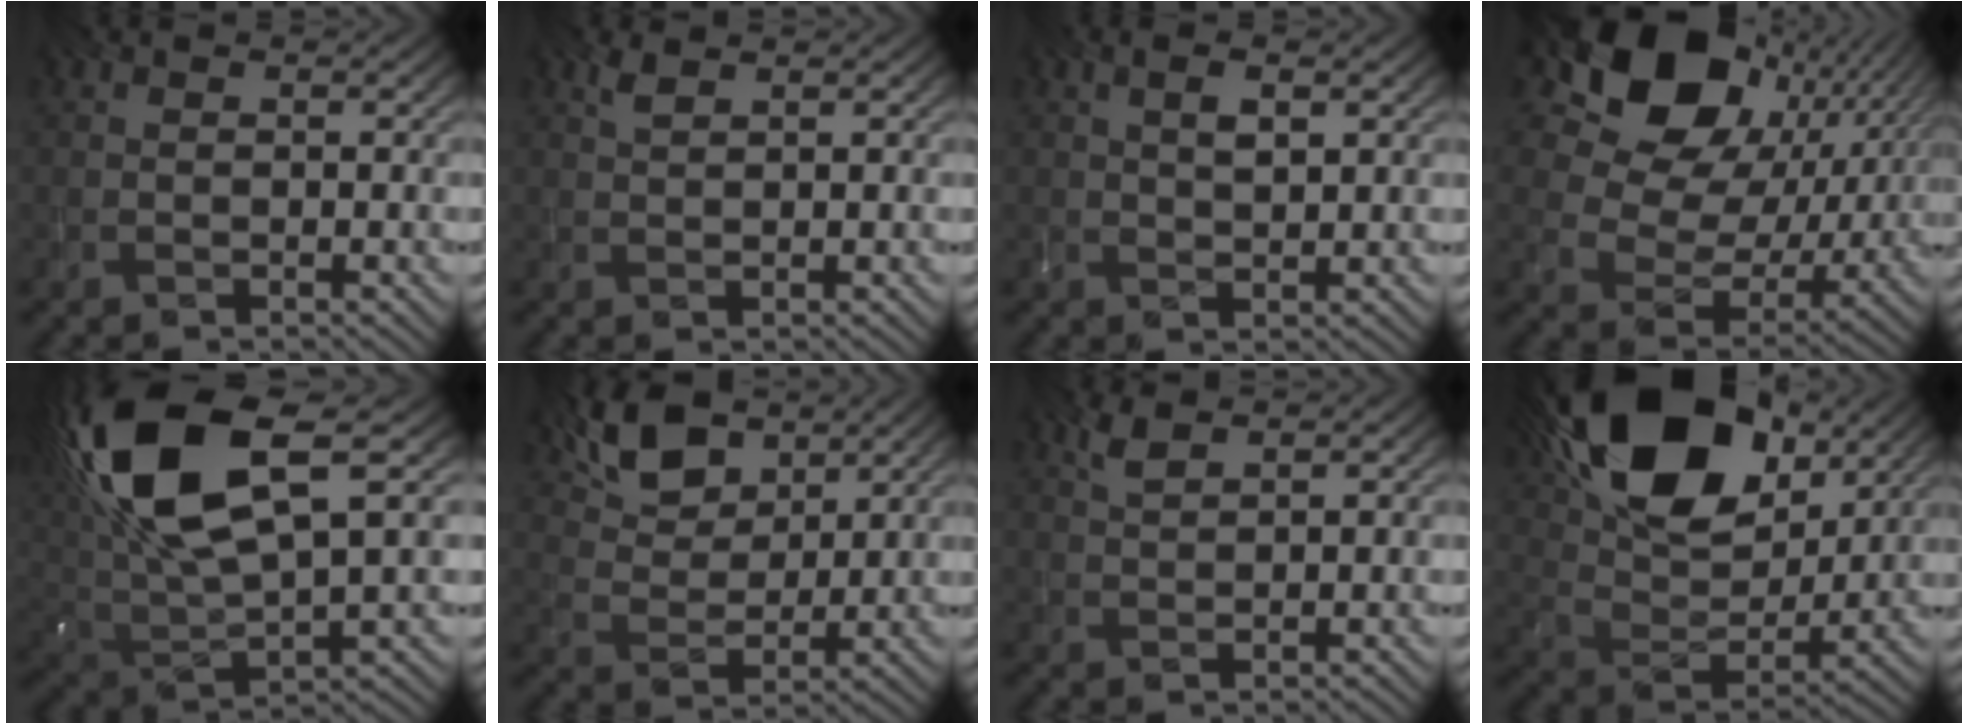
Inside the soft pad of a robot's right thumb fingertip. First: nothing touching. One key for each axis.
{"total": 1.4, "fx": 1.0, "fy": 0.3, "fz": 0.9, "tx": -0.026, "ty": 0.003, "tz": 0.021}
{"total": 2.8, "fx": 1.2, "fy": 1.1, "fz": 2.3, "tx": -0.048, "ty": 0.001, "tz": 0.024}
{"total": 19.9, "fx": 9.1, "fy": 13.2, "fz": 11.7, "tx": -0.230, "ty": 0.049, "tz": 0.147}
{"total": 18.0, "fx": 7.3, "fy": 7.4, "fz": 14.6, "tx": -0.343, "ty": 0.020, "tz": 0.138}
{"total": 8.7, "fx": 5.6, "fy": 4.7, "fz": 4.7, "tx": -0.110, "ty": 0.007, "tz": 0.105}
{"total": 2.0, "fx": 1.5, "fy": 0.5, "fz": 1.3, "tx": -0.035, "ty": 0.003, "tz": 0.033}
{"total": 19.1, "fx": 9.9, "fy": 10.8, "fz": 12.2, "tx": -0.241, "ty": 0.019, "tz": 0.161}